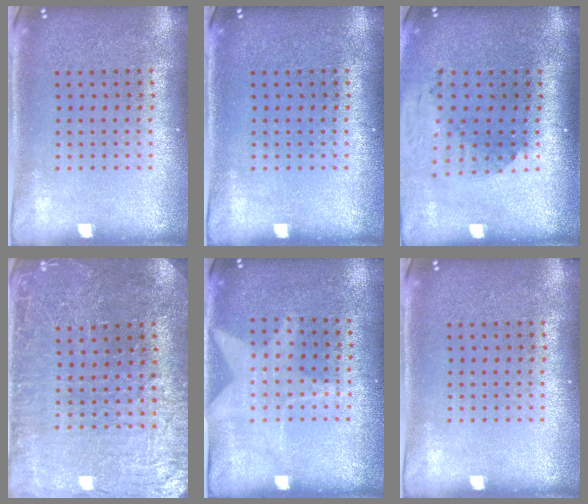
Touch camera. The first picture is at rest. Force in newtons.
{"total": 0.0}
{"total": 2.0, "press": 1.4, "slide": 1.3}
{"total": 2.0, "press": 2.0, "slide": 0.3}
{"total": 1.2, "press": 0.9, "slide": 0.8}
{"total": 0.0}